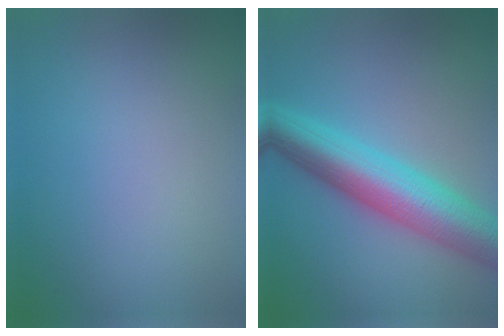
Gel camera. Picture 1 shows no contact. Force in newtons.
{"total": 8.8, "press": 8.7, "slide": 0.3}